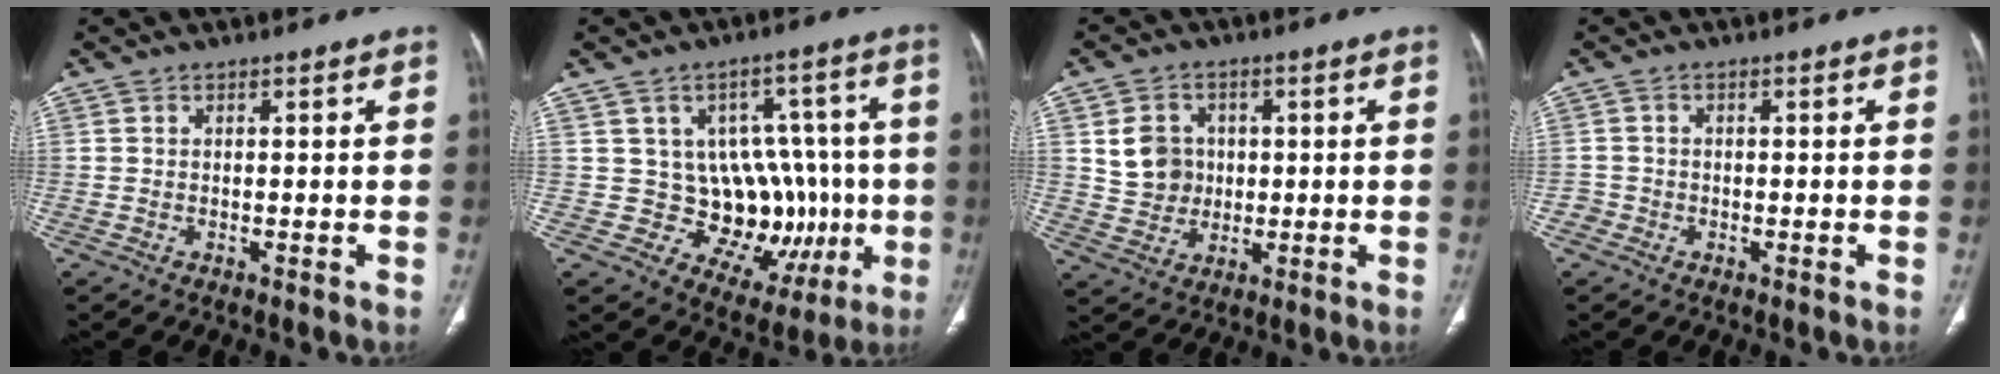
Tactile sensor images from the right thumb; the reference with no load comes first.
{"total": 15.4, "force": [-1.4, 12.4, 9.0], "torque": [-0.036, 0.020, 0.003]}
{"total": 7.3, "force": [1.3, 6.6, 3.0], "torque": [-0.023, -0.003, 0.026]}
{"total": 1.6, "force": [-0.8, 1.4, -0.2], "torque": [0.014, 0.009, -0.023]}